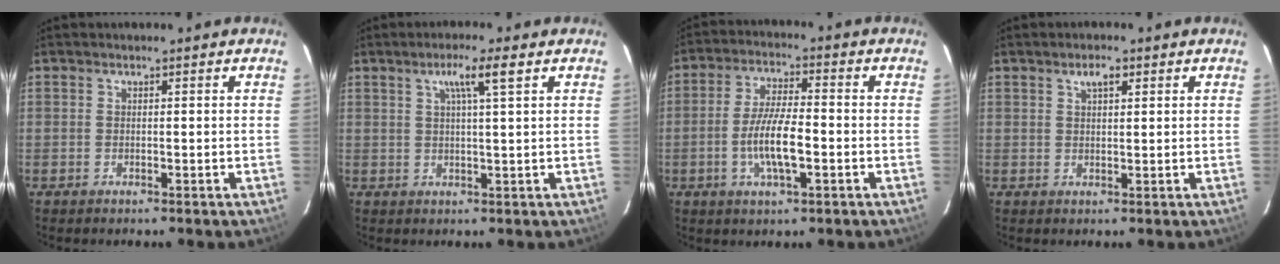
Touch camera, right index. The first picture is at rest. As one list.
[{"total": 4.6, "force": [2.2, -0.3, 4.0], "torque": [-0.071, 0.005, 0.039]}, {"total": 8.7, "force": [-2.4, 2.2, 8.1], "torque": [-0.160, -0.002, -0.045]}, {"total": 2.6, "force": [1.4, 1.1, 1.9], "torque": [-0.032, 0.008, 0.024]}]